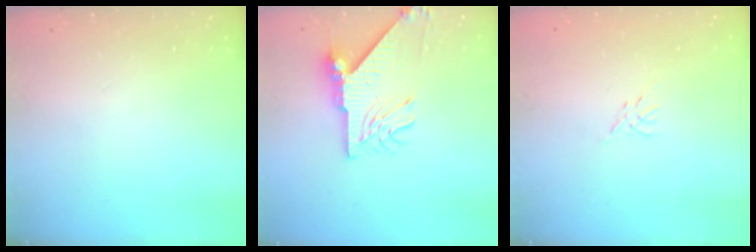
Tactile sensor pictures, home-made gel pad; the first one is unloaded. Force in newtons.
{"total": 10.4, "press": 10.3, "slide": 1.3}
{"total": 0.5, "press": 0.4, "slide": 0.3}